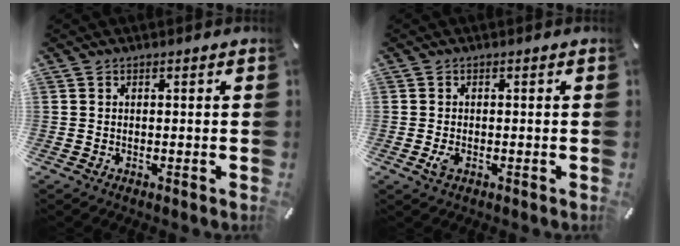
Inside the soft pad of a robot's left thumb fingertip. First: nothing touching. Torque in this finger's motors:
{"motor_torque": [-0.20, 0.42, -0.05, -0.06, 0.01]}